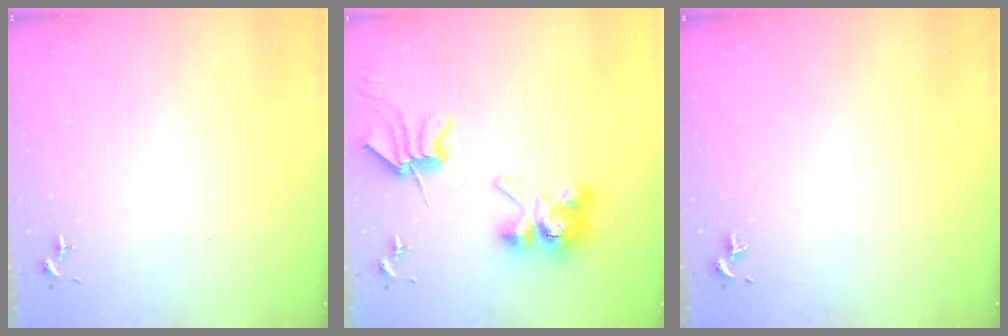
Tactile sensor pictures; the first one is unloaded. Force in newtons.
{"total": 9.7, "press": 9.6, "slide": 1.3}
{"total": 0.0}